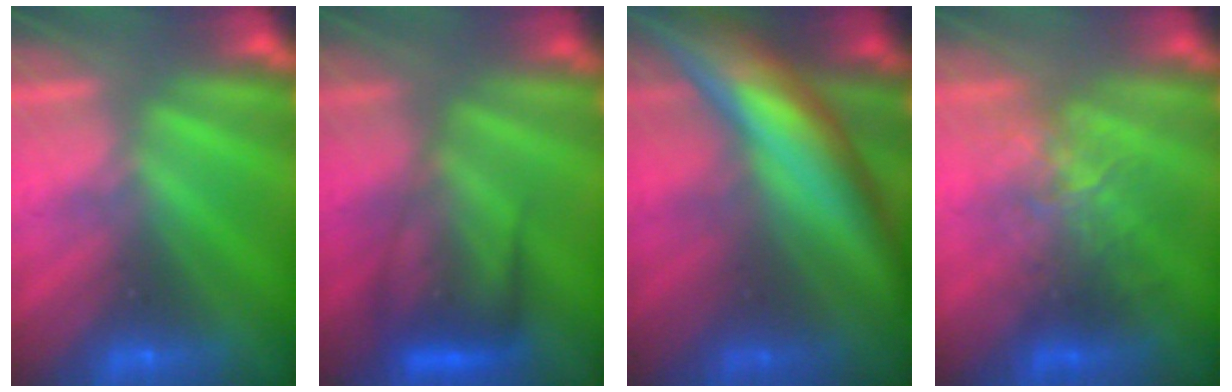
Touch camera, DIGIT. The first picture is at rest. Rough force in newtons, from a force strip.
{"total": 6.5}
{"total": 5.6}
{"total": 2.6}